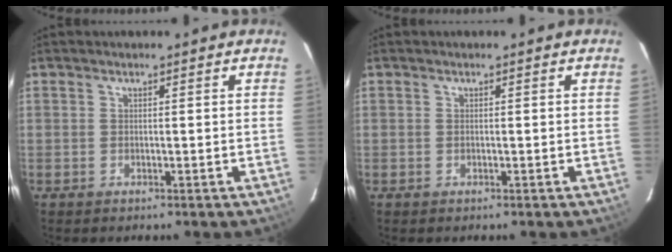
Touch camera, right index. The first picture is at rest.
{"total": 0.0}